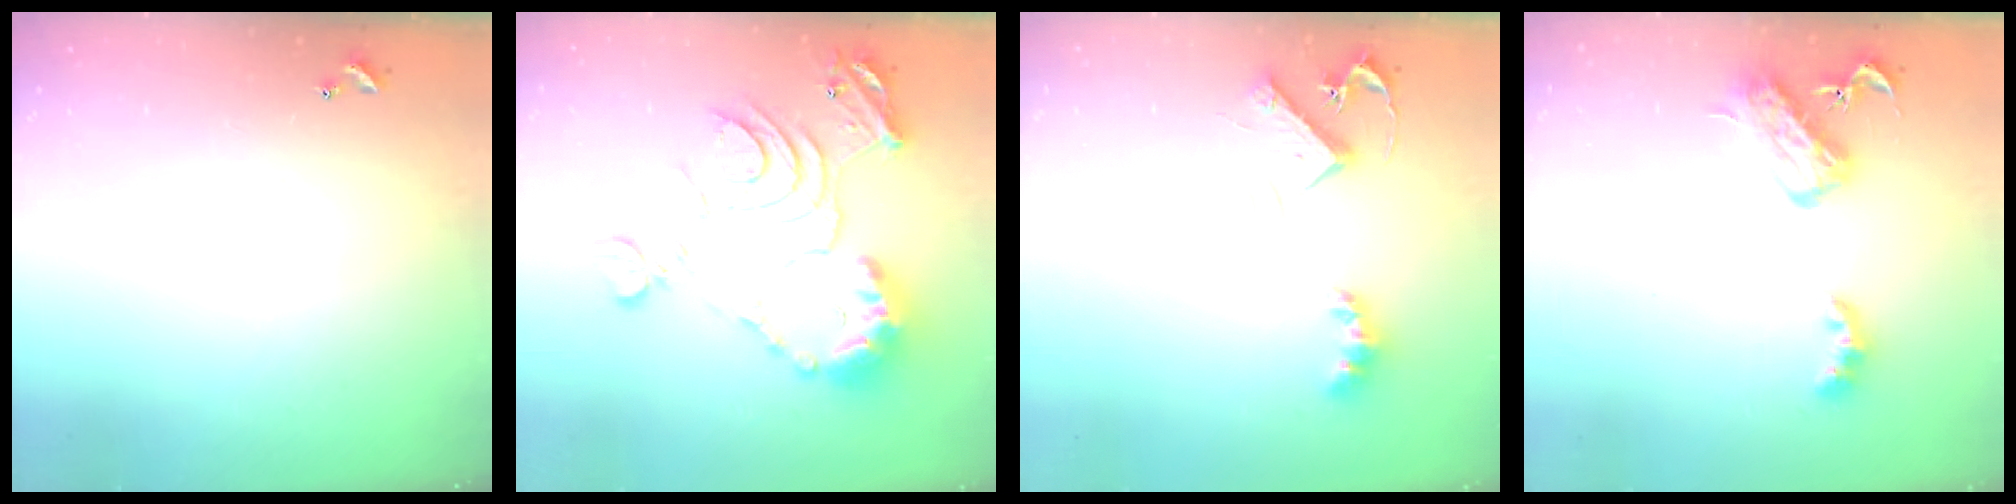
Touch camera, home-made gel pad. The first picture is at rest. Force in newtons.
{"total": 15.1, "press": 15.0, "slide": 1.6}
{"total": 8.2, "press": 8.2, "slide": 0.5}
{"total": 5.9, "press": 5.9, "slide": 0.7}